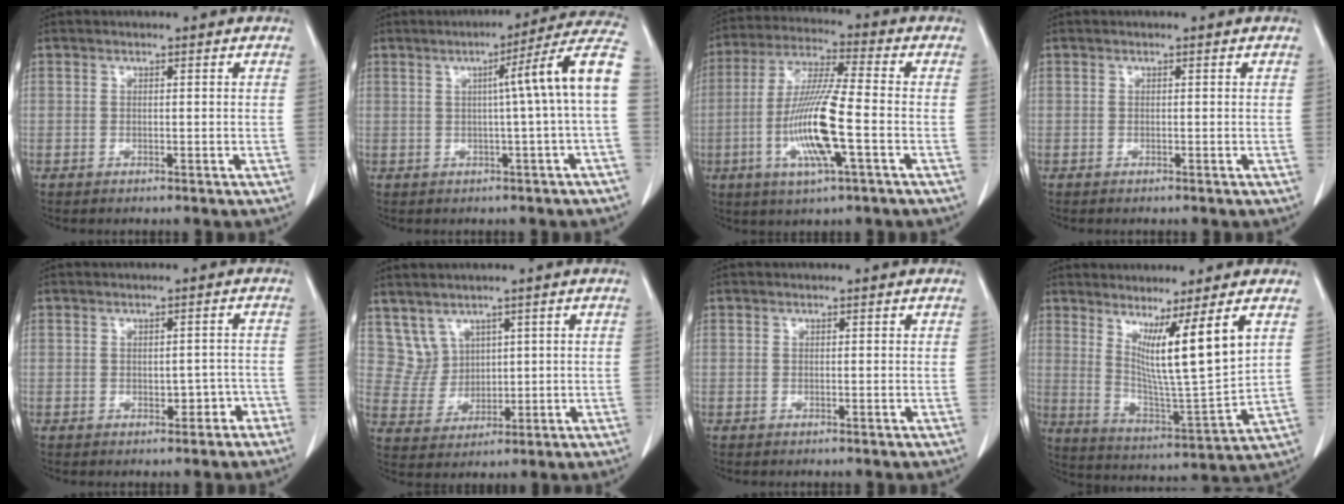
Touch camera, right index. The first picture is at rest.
{"total": 10.8, "force": [0.9, -1.6, 10.6], "torque": [-0.128, 0.024, 0.004]}
{"total": 13.1, "force": [-3.3, 0.7, 12.7], "torque": [-0.252, -0.010, -0.063]}
{"total": 0.0}
{"total": 2.4, "force": [-1.1, 1.4, 1.5], "torque": [-0.019, 0.011, -0.008]}
{"total": 5.0, "force": [3.2, 3.9, 0.1], "torque": [-0.009, 0.013, 0.076]}
{"total": 0.0}
{"total": 11.2, "force": [5.1, -1.3, 9.9], "torque": [-0.177, -0.039, 0.098]}